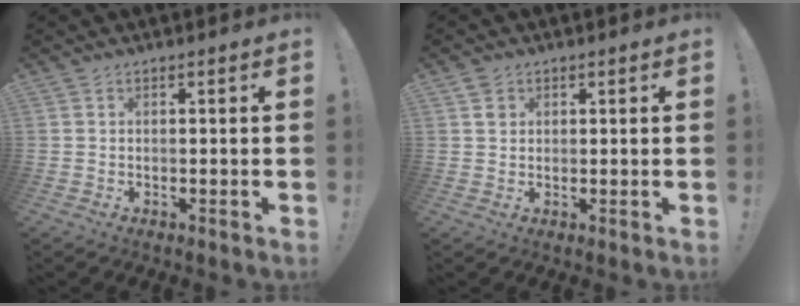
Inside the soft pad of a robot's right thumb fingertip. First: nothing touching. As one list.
[{"total": 2.3, "force": [1.2, 1.8, 0.6], "torque": [0.006, -0.005, 0.019]}]